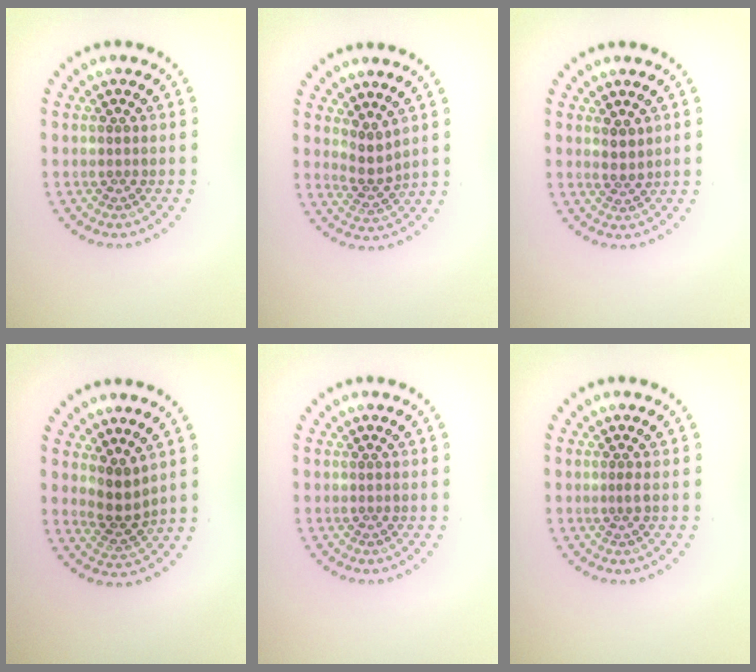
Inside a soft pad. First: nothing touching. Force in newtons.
{"total": 2.1, "press": 1.6, "slide": 1.4}
{"total": 1.5, "press": 1.2, "slide": 0.8}
{"total": 2.7, "press": 2.1, "slide": 1.6}
{"total": 0.0}
{"total": 0.7, "press": 0.5, "slide": 0.6}